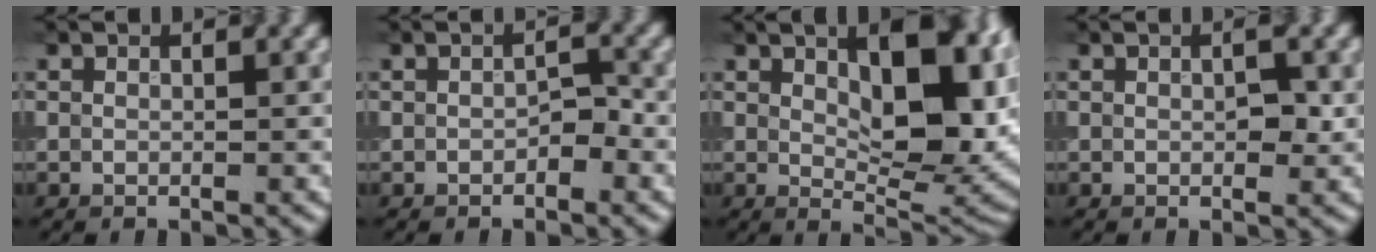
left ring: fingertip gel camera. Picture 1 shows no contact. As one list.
[{"total": 1.5, "force": [-0.6, 0.8, 1.1], "torque": [-0.018, 0.003, -0.009]}, {"total": 12.0, "force": [2.5, 5.3, 10.4], "torque": [-0.141, 0.000, 0.044]}, {"total": 1.7, "force": [0.2, 0.6, 1.5], "torque": [-0.021, 0.000, 0.002]}]